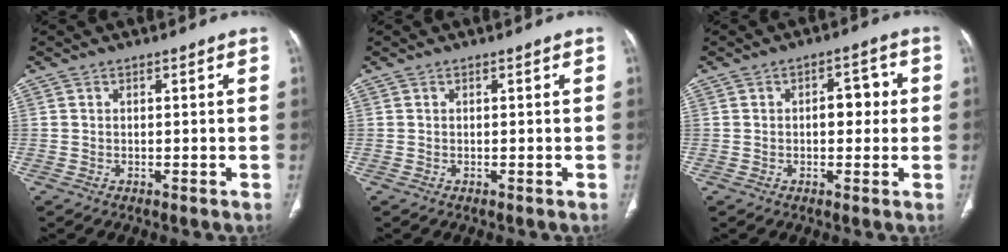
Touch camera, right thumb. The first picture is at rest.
{"total": 0.0}
{"total": 5.0, "force": [0.3, 3.0, 4.0], "torque": [-0.030, 0.015, -0.001]}